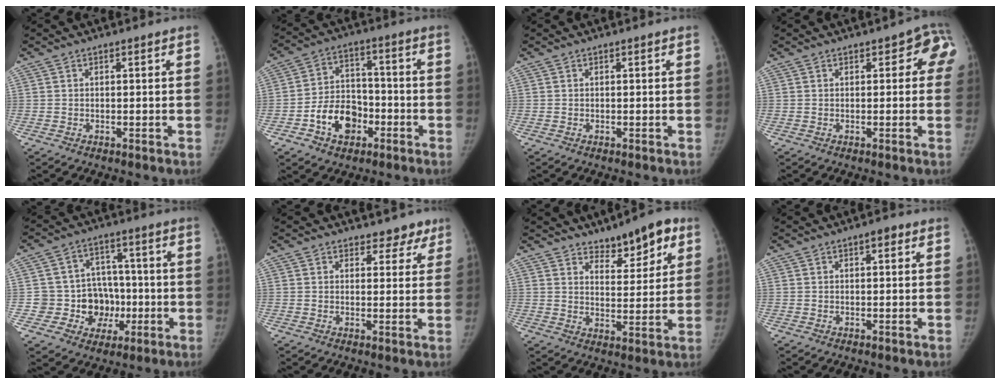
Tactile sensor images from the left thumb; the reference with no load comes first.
{"total": 11.0, "force": [-4.6, 8.0, 6.1], "torque": [-0.068, 0.036, -0.079]}
{"total": 0.0}
{"total": 4.9, "force": [1.3, 2.8, 3.8], "torque": [-0.004, 0.005, 0.003]}
{"total": 10.8, "force": [-1.9, 10.0, 3.5], "torque": [0.015, 0.027, -0.024]}
{"total": 4.2, "force": [3.2, 2.7, 0.7], "torque": [0.024, -0.019, 0.034]}
{"total": 9.7, "force": [6.3, 4.1, 6.0], "torque": [-0.057, -0.035, 0.098]}
{"total": 1.9, "force": [0.9, 0.8, 1.5], "torque": [-0.017, 0.001, 0.009]}